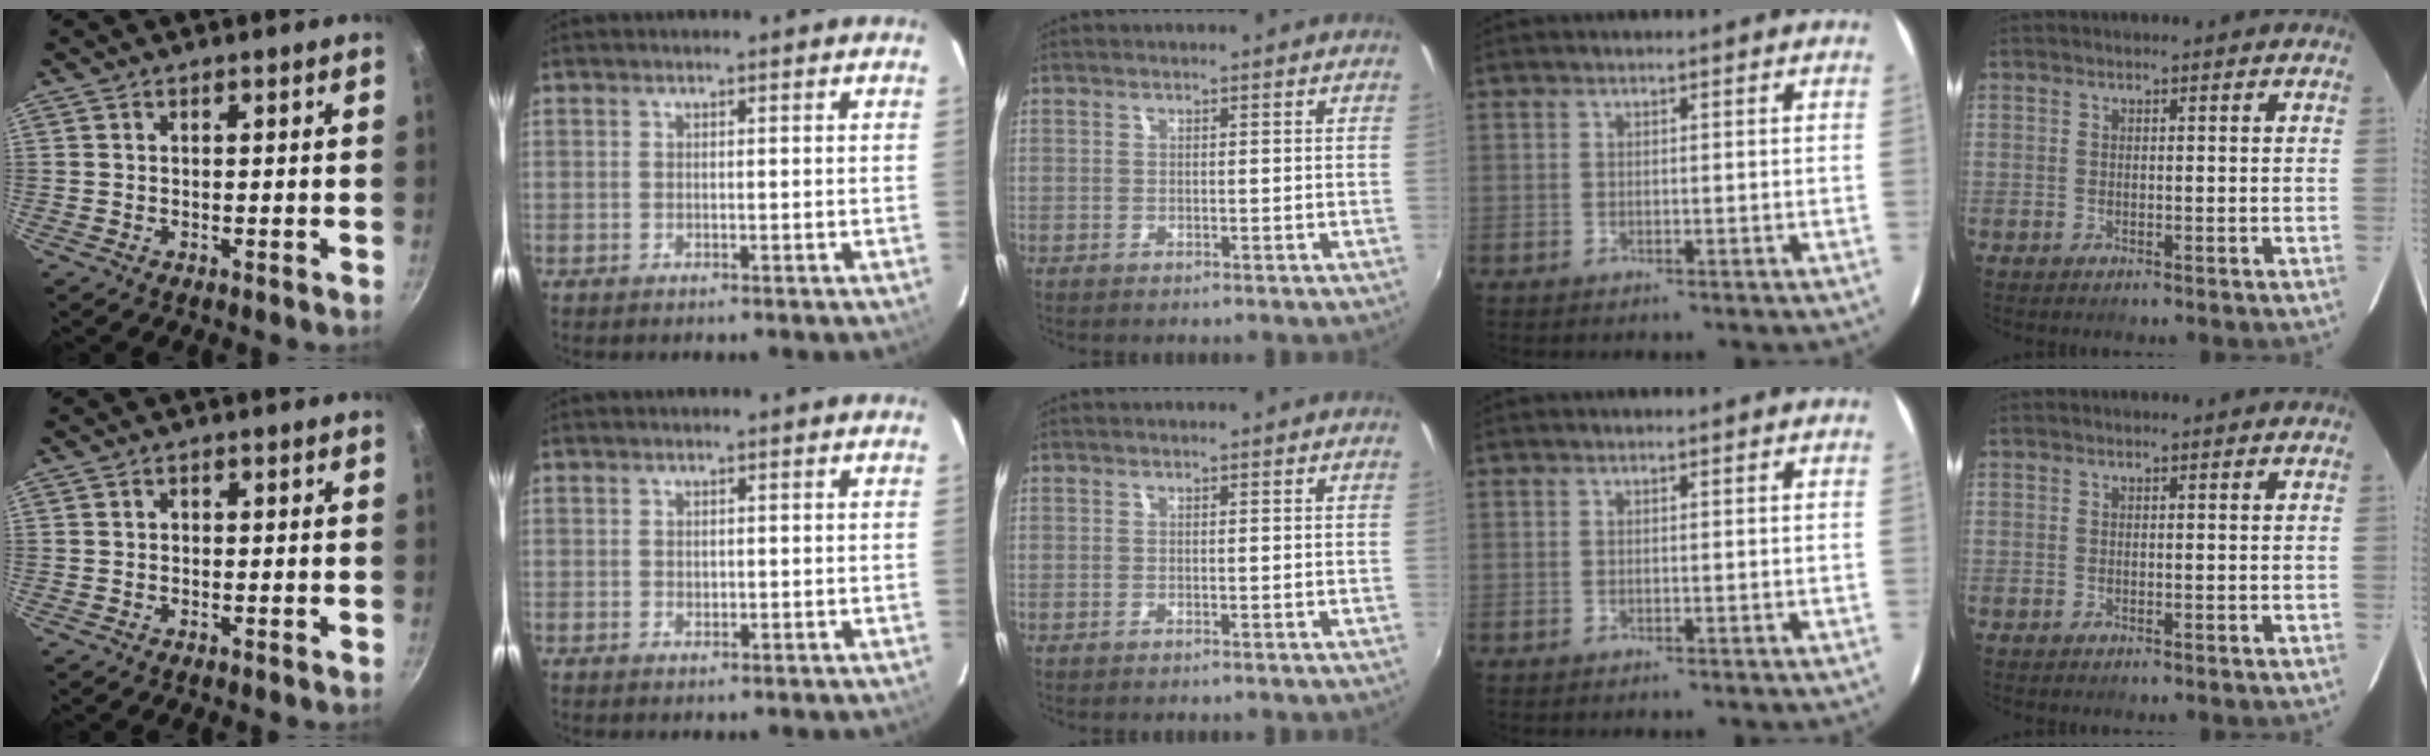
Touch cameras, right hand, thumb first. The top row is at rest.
{"thumb": {"total": 0.6, "force": [0.0, 0.5, 0.3], "torque": [-0.003, 0.003, 0.000]}, "index": {"total": 0.8, "force": [0.2, 0.7, 0.3], "torque": [-0.002, 0.000, 0.005]}}